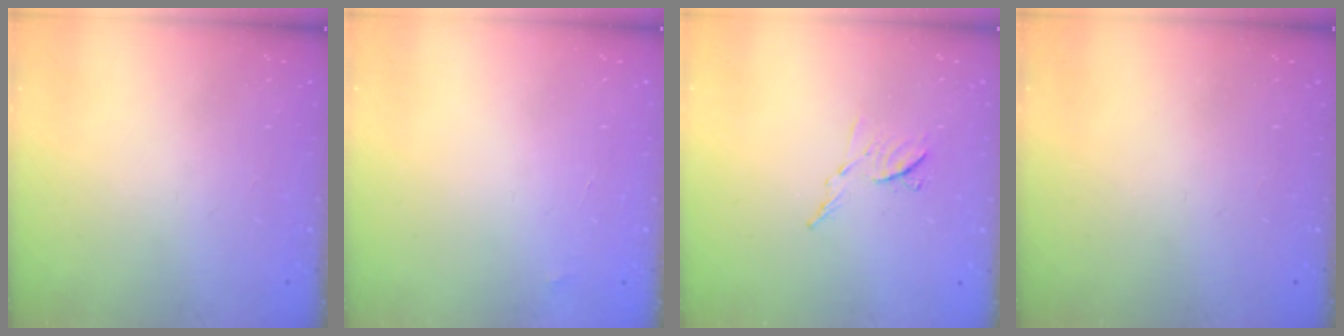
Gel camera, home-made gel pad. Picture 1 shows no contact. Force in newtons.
{"total": 4.0, "press": 4.0, "slide": 0.2}
{"total": 6.8, "press": 6.7, "slide": 0.8}
{"total": 0.0}